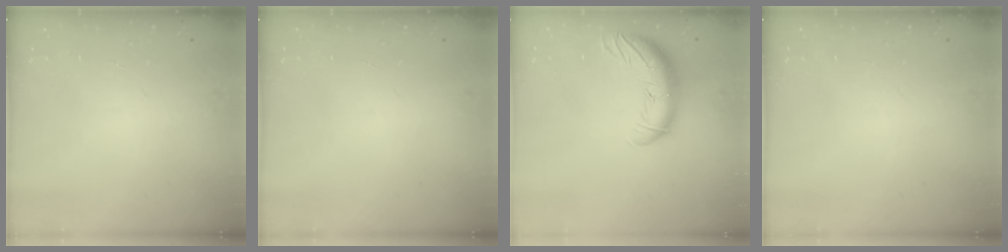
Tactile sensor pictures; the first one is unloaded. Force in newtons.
{"total": 0.0}
{"total": 11.9, "press": 11.5, "slide": 3.2}
{"total": 0.0}